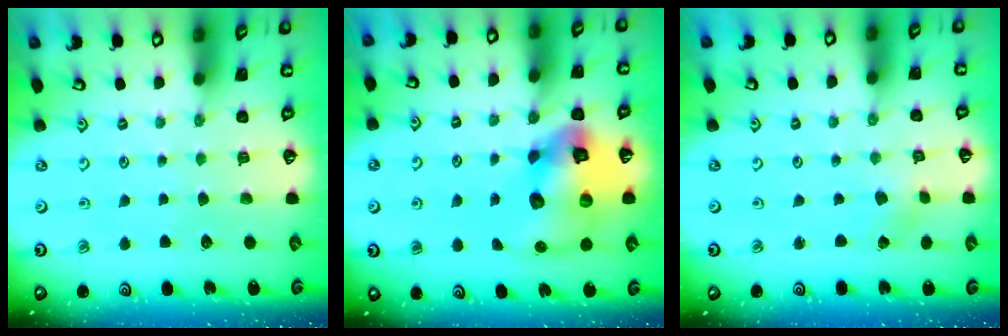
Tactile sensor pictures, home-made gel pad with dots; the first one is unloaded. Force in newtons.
{"total": 17.8, "press": 17.6, "slide": 2.6}
{"total": 0.6, "press": 0.6, "slide": 0.2}